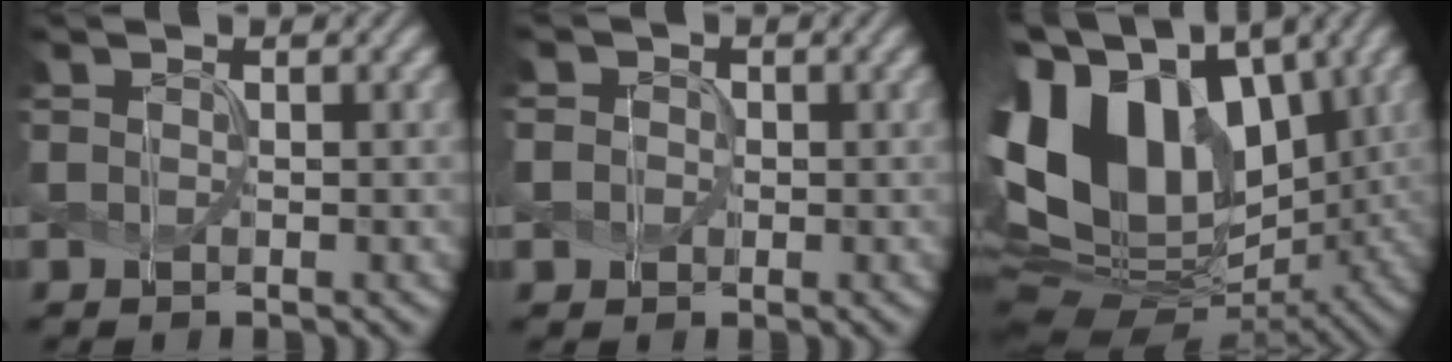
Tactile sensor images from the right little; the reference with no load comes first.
{"total": 2.5, "force": [0.4, 2.2, 1.1], "torque": [-0.007, 0.016, -0.012]}
{"total": 17.2, "force": [1.6, 12.1, 12.1], "torque": [-0.245, 0.010, 0.027]}